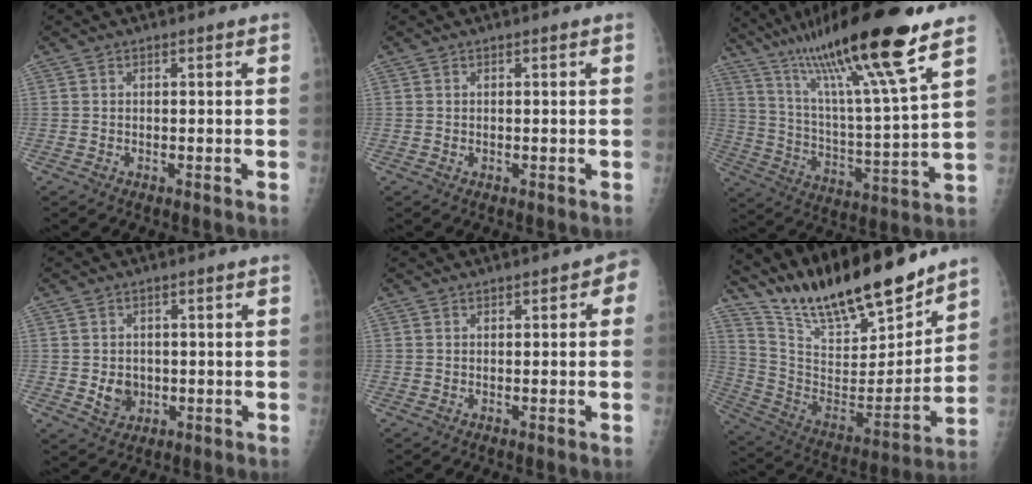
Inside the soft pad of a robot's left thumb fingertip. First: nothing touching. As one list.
[{"total": 0.0}, {"total": 24.1, "force": [16.1, 1.5, 17.9], "torque": [-0.309, -0.048, 0.284]}, {"total": 4.1, "force": [-0.4, 3.5, 2.1], "torque": [-0.017, 0.001, 0.003]}, {"total": 2.9, "force": [0.8, 1.4, 2.4], "torque": [-0.016, 0.003, 0.002]}, {"total": 22.0, "force": [18.9, 5.0, 10.1], "torque": [-0.140, -0.102, 0.336]}]